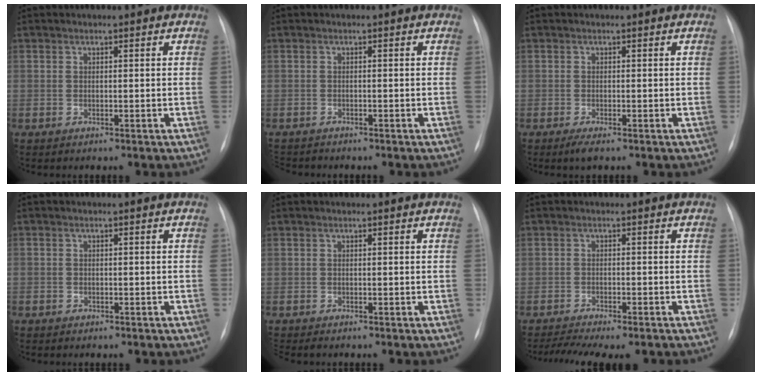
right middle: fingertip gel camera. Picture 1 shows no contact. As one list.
[{"total": 3.1, "force": [-2.9, 1.2, 0.4], "torque": [-0.004, -0.006, -0.045]}, {"total": 1.8, "force": [-1.1, 0.4, 1.3], "torque": [-0.029, -0.006, -0.020]}, {"total": 2.0, "force": [-1.6, 1.0, 0.7], "torque": [-0.015, 0.002, -0.017]}, {"total": 2.8, "force": [-2.4, 0.7, 1.2], "torque": [-0.017, -0.007, -0.031]}, {"total": 11.0, "force": [-9.5, 2.0, 5.2], "torque": [-0.075, 0.000, -0.130]}]